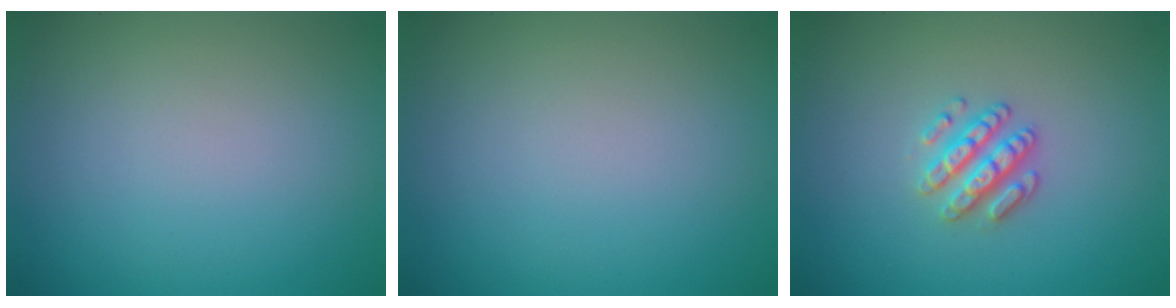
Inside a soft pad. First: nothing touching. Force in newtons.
{"total": 0.0}
{"total": 2.8, "press": 2.6, "slide": 0.9}